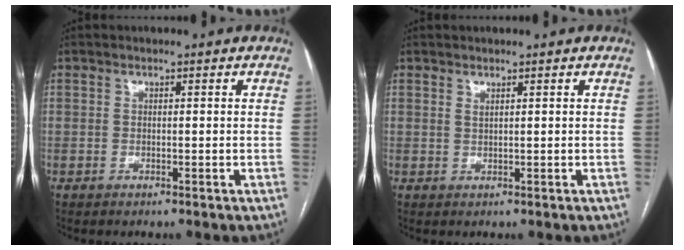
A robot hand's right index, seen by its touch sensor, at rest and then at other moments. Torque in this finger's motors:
{"motor_torque": [-0.02, 0.01, -0.07, 0.01]}